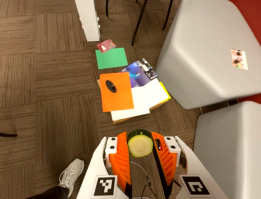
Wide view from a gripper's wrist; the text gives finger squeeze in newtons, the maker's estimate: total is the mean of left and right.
{"total": 8.9, "left": 8.8, "right": 9.0}